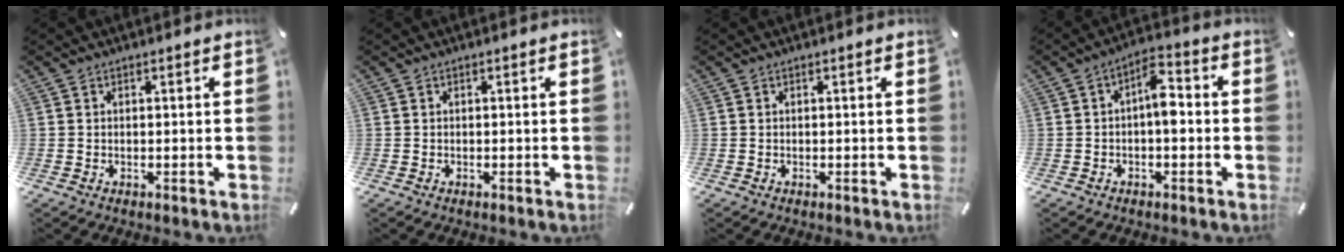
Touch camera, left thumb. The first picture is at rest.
{"total": 0.0}
{"total": 0.0}
{"total": 6.8, "force": [-0.9, 3.4, 5.9], "torque": [-0.088, 0.014, -0.019]}